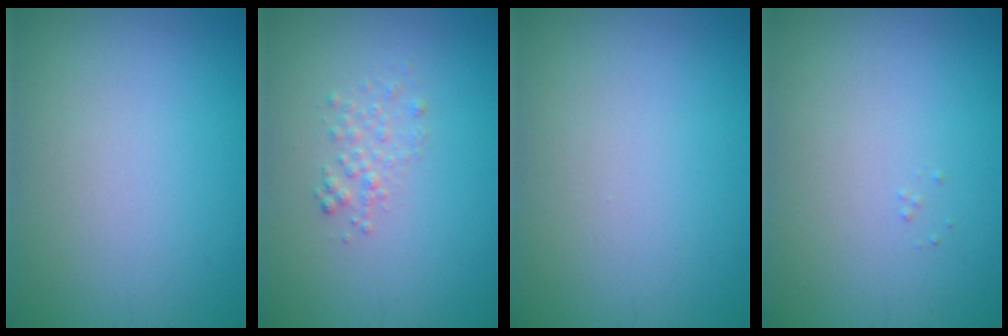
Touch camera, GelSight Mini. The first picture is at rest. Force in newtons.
{"total": 1.4, "press": 1.4, "slide": 0.1}
{"total": 0.0}
{"total": 0.0}